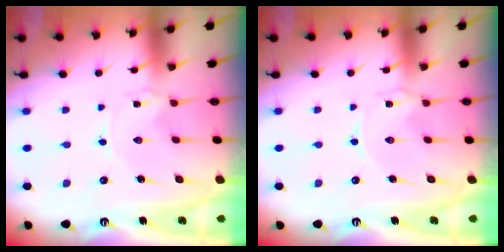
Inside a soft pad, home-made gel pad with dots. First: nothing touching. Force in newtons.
{"total": 0.0}